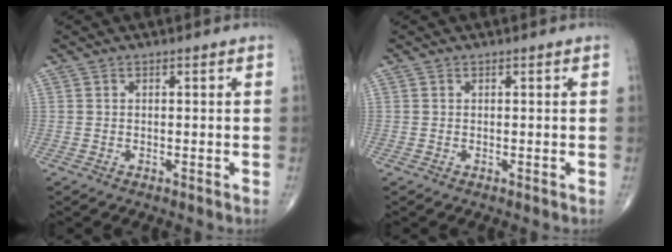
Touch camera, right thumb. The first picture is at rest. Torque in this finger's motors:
{"motor_torque": [0.33, 0.16, -0.26, 0.06, 0.04]}